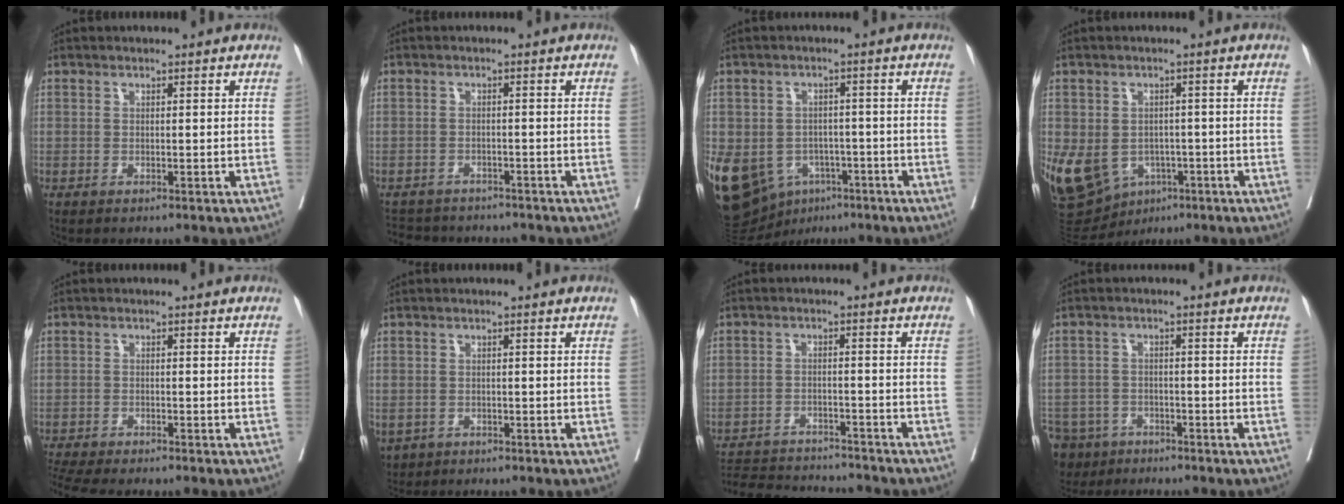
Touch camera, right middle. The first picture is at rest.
{"total": 8.2, "force": [-7.5, 2.8, 1.8], "torque": [-0.033, 0.002, -0.098]}
{"total": 21.6, "force": [-9.1, 16.7, 10.3], "torque": [-0.296, -0.008, -0.123]}
{"total": 12.2, "force": [-4.5, 9.4, 6.2], "torque": [-0.138, 0.006, -0.058]}
{"total": 7.1, "force": [-6.1, 0.9, 3.5], "torque": [-0.060, -0.004, -0.099]}
{"total": 4.3, "force": [-2.3, 3.4, 1.4], "torque": [-0.037, -0.004, -0.033]}
{"total": 12.7, "force": [-12.2, 1.7, 3.1], "torque": [-0.056, 0.003, -0.175]}
{"total": 11.4, "force": [-7.7, 7.8, 3.1], "torque": [-0.098, -0.010, -0.118]}